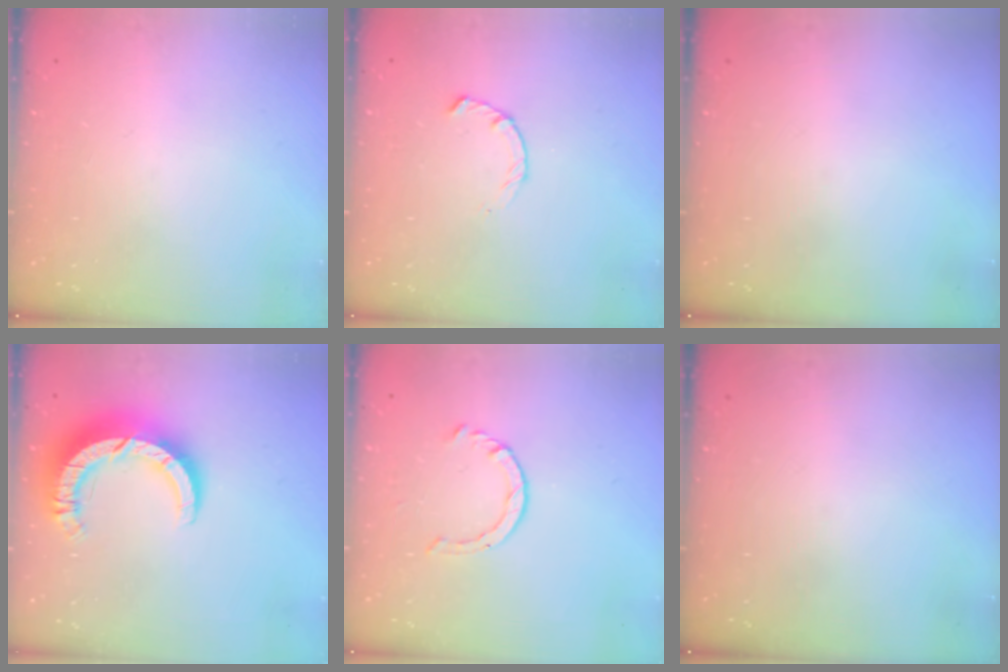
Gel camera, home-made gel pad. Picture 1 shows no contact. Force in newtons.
{"total": 2.3, "press": 2.2, "slide": 0.4}
{"total": 0.0}
{"total": 11.5, "press": 11.5, "slide": 1.0}
{"total": 3.0, "press": 2.9, "slide": 0.3}
{"total": 0.0}